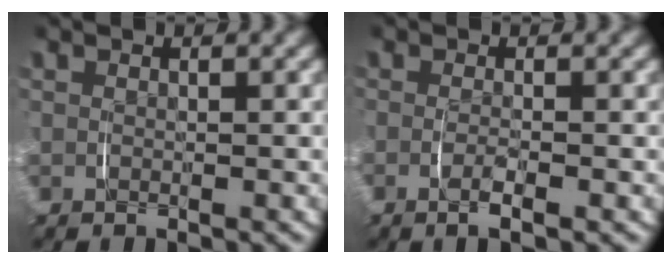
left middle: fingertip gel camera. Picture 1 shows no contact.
{"total": 1.7, "force": [-0.7, 0.1, 1.5], "torque": [-0.035, -0.004, -0.013]}